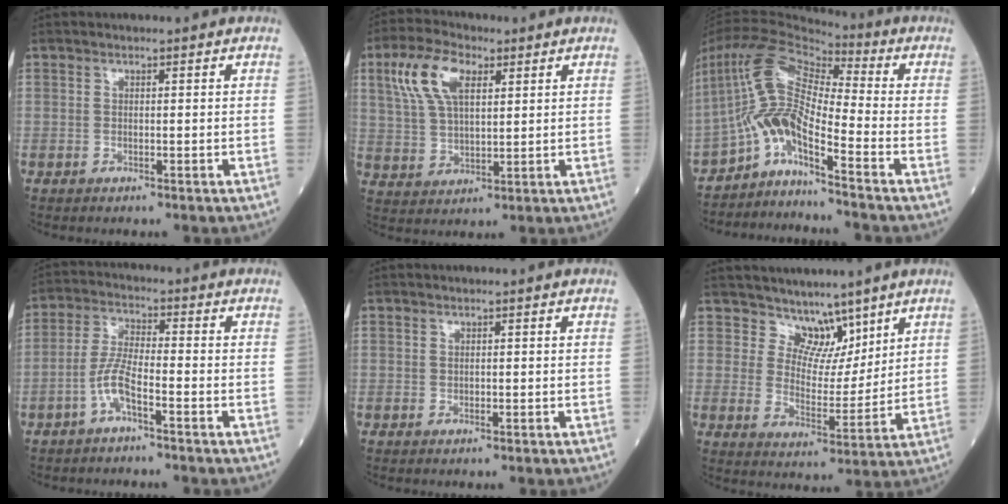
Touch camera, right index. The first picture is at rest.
{"total": 10.0, "force": [4.3, 4.5, 7.8], "torque": [-0.171, 0.019, 0.085]}
{"total": 11.6, "force": [-6.3, 2.0, 9.5], "torque": [-0.200, 0.027, -0.119]}
{"total": 5.2, "force": [-2.7, 0.8, 4.3], "torque": [-0.098, 0.006, -0.055]}
{"total": 0.0}
{"total": 6.3, "force": [5.2, 3.4, 0.9], "torque": [-0.005, -0.005, 0.096]}